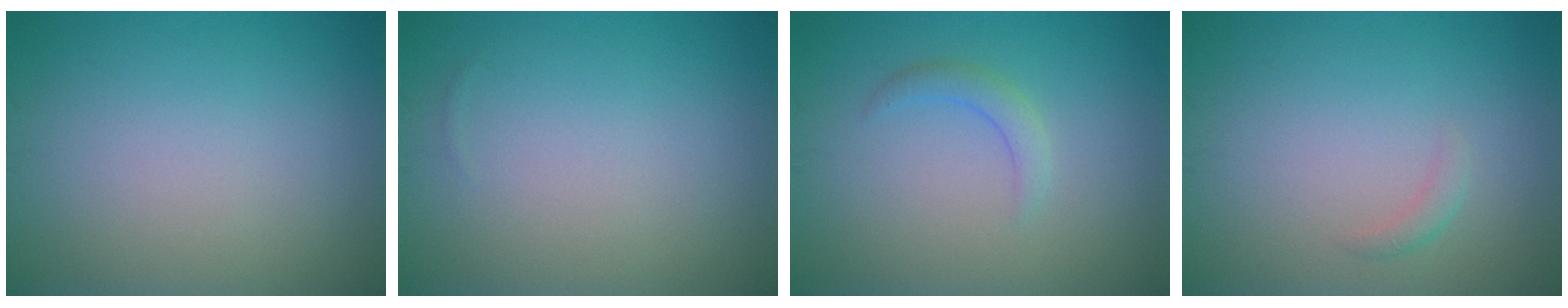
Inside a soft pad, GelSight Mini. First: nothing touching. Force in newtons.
{"total": 0.0}
{"total": 1.5, "press": 1.5, "slide": 0.1}
{"total": 0.9, "press": 0.9, "slide": 0.0}